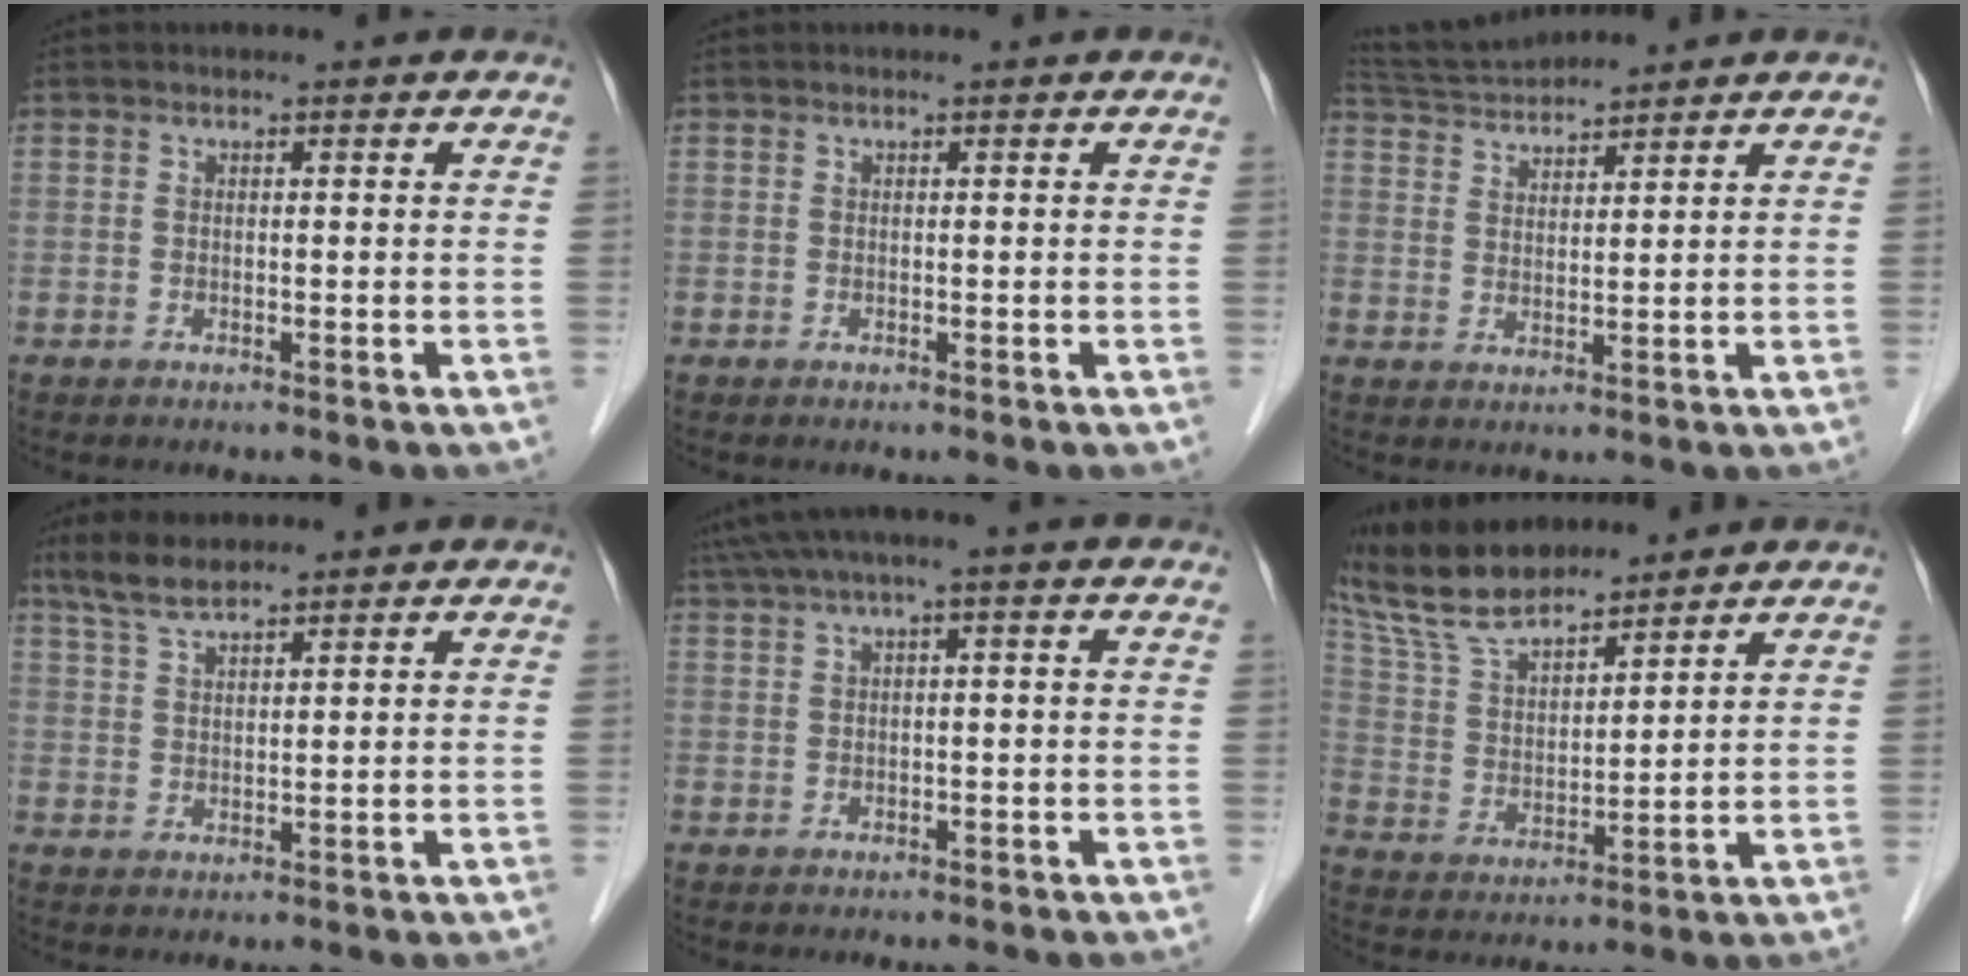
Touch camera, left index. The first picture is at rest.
{"total": 0.0}
{"total": 5.7, "force": [5.7, -0.1, 0.6], "torque": [-0.020, 0.026, 0.110]}
{"total": 4.7, "force": [3.8, 0.9, 2.6], "torque": [-0.061, 0.012, 0.075]}
{"total": 4.0, "force": [1.5, 0.4, 3.7], "torque": [-0.075, 0.032, 0.028]}
{"total": 11.7, "force": [10.5, 2.3, 4.6], "torque": [-0.104, 0.021, 0.204]}